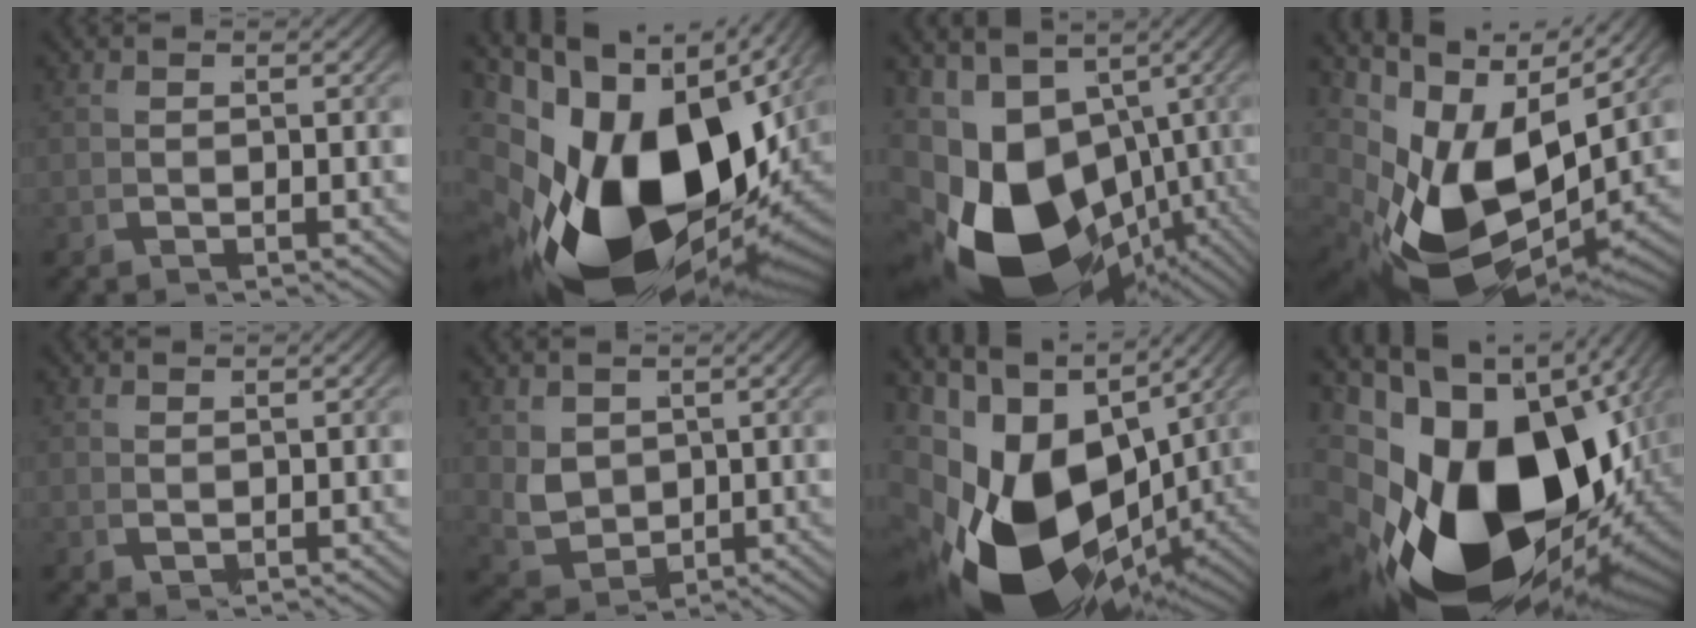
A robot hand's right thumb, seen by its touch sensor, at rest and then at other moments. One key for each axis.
{"total": 23.6, "fx": -2.0, "fy": 13.6, "fz": 19.1, "tx": -0.348, "ty": -0.059, "tz": 0.002}
{"total": 19.4, "fx": -6.0, "fy": 13.0, "fz": 13.0, "tx": -0.258, "ty": -0.077, "tz": -0.061}
{"total": 15.6, "fx": -1.0, "fy": 9.0, "fz": 12.7, "tx": -0.271, "ty": -0.058, "tz": 0.020}
{"total": 1.0, "fx": 0.9, "fy": -0.5, "fz": -0.1, "tx": 0.008, "ty": 0.007, "tz": 0.018}
{"total": 4.9, "fx": 0.2, "fy": 3.8, "fz": 3.1, "tx": -0.086, "ty": -0.035, "tz": 0.025}
{"total": 19.3, "fx": -3.5, "fy": 12.0, "fz": 14.7, "tx": -0.286, "ty": -0.052, "tz": -0.024}
{"total": 26.1, "fx": -2.8, "fy": 15.6, "fz": 20.8, "tx": -0.378, "ty": -0.054, "tz": -0.016}